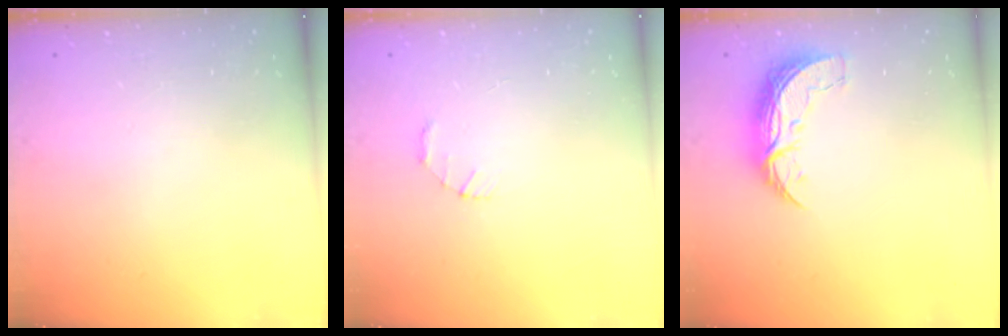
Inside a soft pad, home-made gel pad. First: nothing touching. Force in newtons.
{"total": 1.4, "press": 1.3, "slide": 0.3}
{"total": 7.5, "press": 7.5, "slide": 0.5}